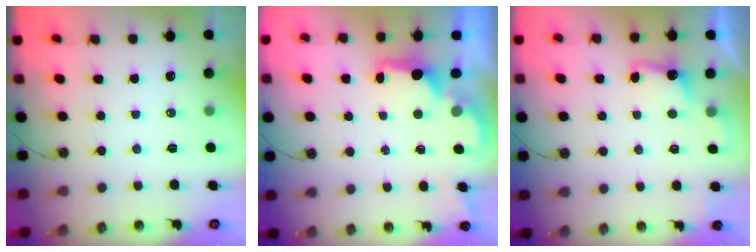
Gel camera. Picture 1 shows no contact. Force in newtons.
{"total": 2.1, "press": 1.9, "slide": 0.8}
{"total": 2.9, "press": 2.7, "slide": 1.0}